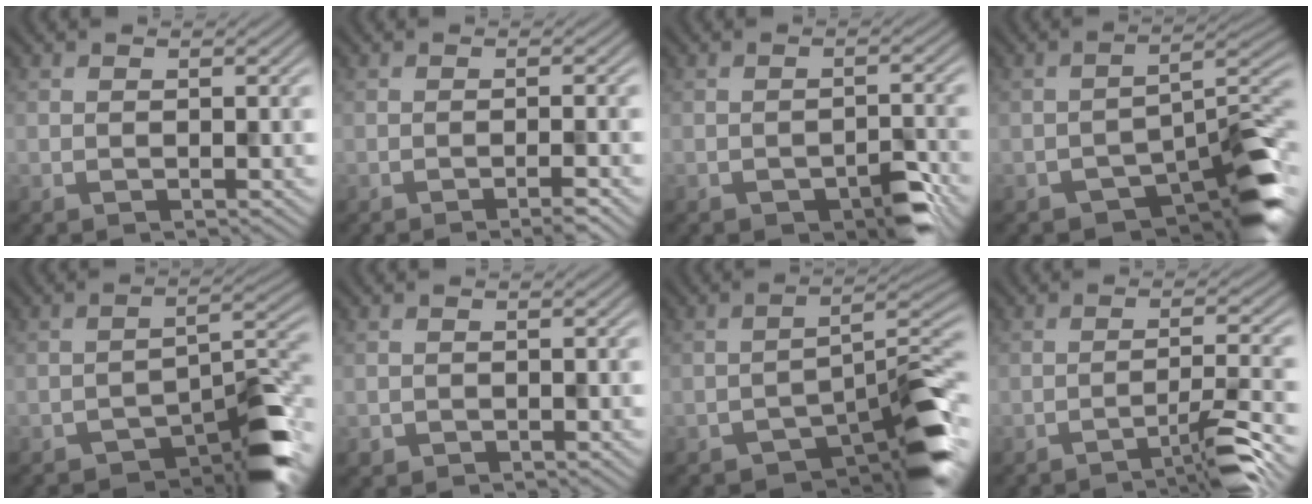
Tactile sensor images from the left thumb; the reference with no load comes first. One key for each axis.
{"total": 2.1, "fx": -1.2, "fy": 0.2, "fz": 1.7, "tx": -0.023, "ty": 0.005, "tz": -0.027}
{"total": 3.8, "fx": -2.2, "fy": 1.6, "fz": 2.6, "tx": -0.036, "ty": 0.000, "tz": -0.030}
{"total": 10.2, "fx": -6.1, "fy": 4.1, "fz": 7.0, "tx": -0.081, "ty": -0.004, "tz": -0.104}
{"total": 8.7, "fx": -6.0, "fy": 2.8, "fz": 5.6, "tx": -0.062, "ty": 0.005, "tz": -0.104}
{"total": 0.8, "fx": -0.5, "fy": 0.7, "fz": 0.1, "tx": -0.001, "ty": -0.007, "tz": -0.011}
{"total": 9.6, "fx": -6.2, "fy": 3.0, "fz": 6.7, "tx": -0.080, "ty": 0.006, "tz": -0.106}
{"total": 5.3, "fx": -3.7, "fy": 0.3, "fz": 3.8, "tx": -0.050, "ty": 0.017, "tz": -0.076}